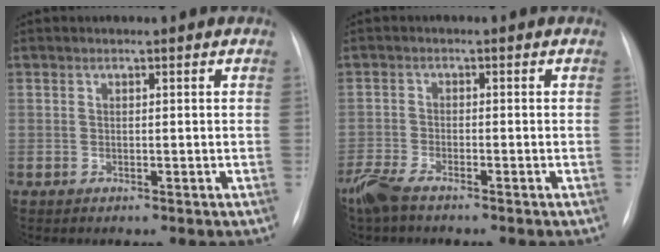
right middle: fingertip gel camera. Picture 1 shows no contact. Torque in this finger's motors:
{"motor_torque": [0.64, -0.61, 0.60, 0.08]}